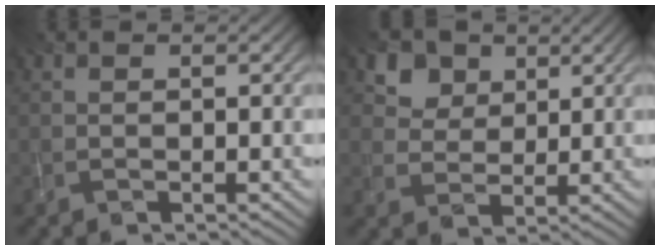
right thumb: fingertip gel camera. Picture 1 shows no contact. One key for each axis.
{"total": 5.4, "fx": 3.1, "fy": 4.0, "fz": 1.9, "tx": -0.057, "ty": -0.015, "tz": 0.067}